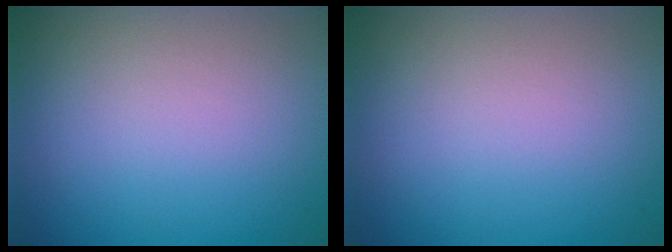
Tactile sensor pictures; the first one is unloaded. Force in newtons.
{"total": 0.0}